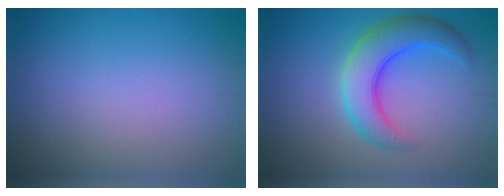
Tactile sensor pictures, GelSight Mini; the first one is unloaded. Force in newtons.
{"total": 6.1, "press": 6.1, "slide": 0.2}